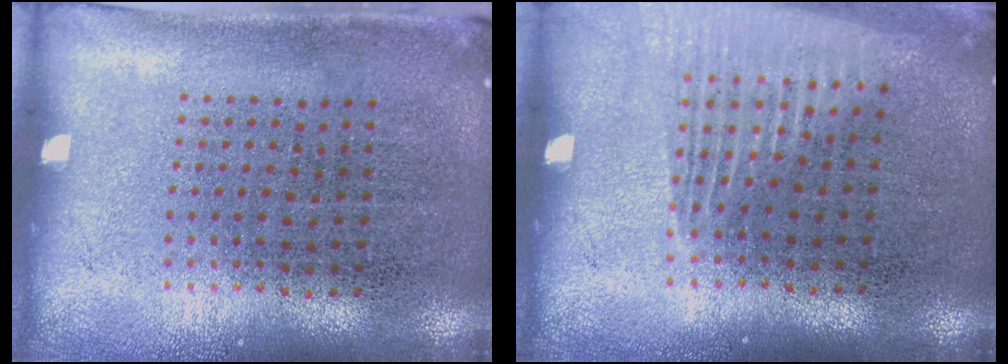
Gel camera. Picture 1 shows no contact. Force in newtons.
{"total": 1.2, "press": 1.1, "slide": 0.4}